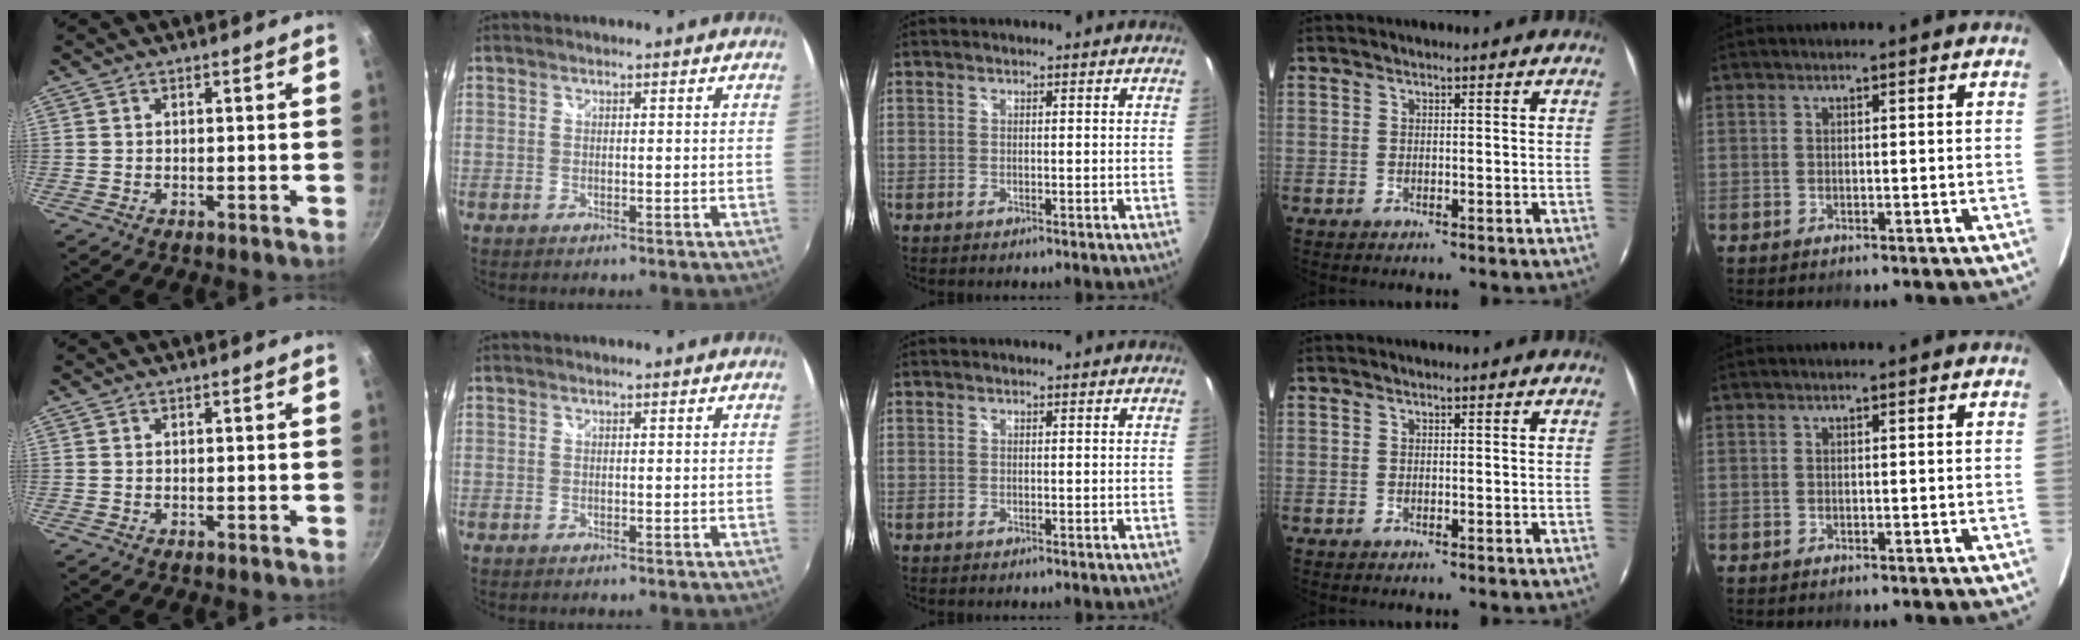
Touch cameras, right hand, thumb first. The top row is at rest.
{}